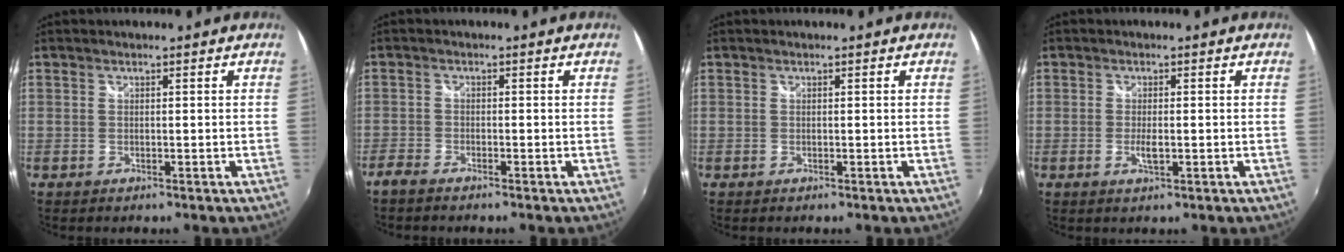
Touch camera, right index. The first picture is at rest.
{"total": 2.6, "force": [-2.3, 0.7, 0.9], "torque": [-0.032, -0.006, -0.048]}
{"total": 0.0}
{"total": 2.3, "force": [-0.6, 0.7, 2.1], "torque": [-0.041, -0.005, -0.010]}